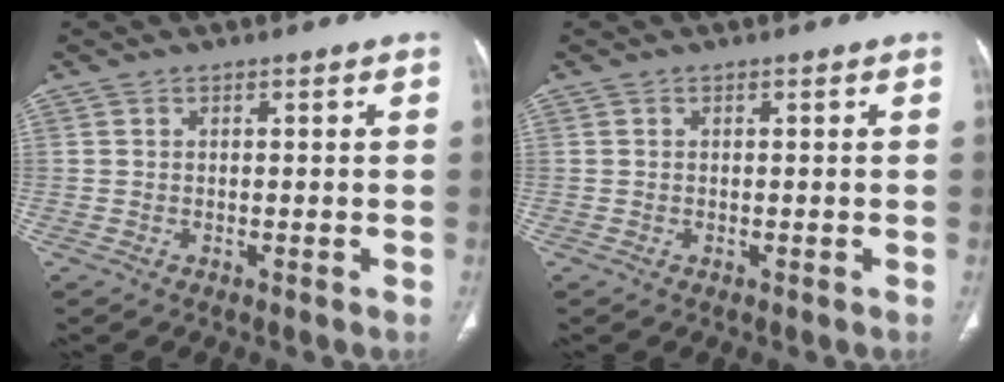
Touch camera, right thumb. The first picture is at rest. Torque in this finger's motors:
{"motor_torque": [-0.04, -0.03, -0.02, -0.01, 0.00]}